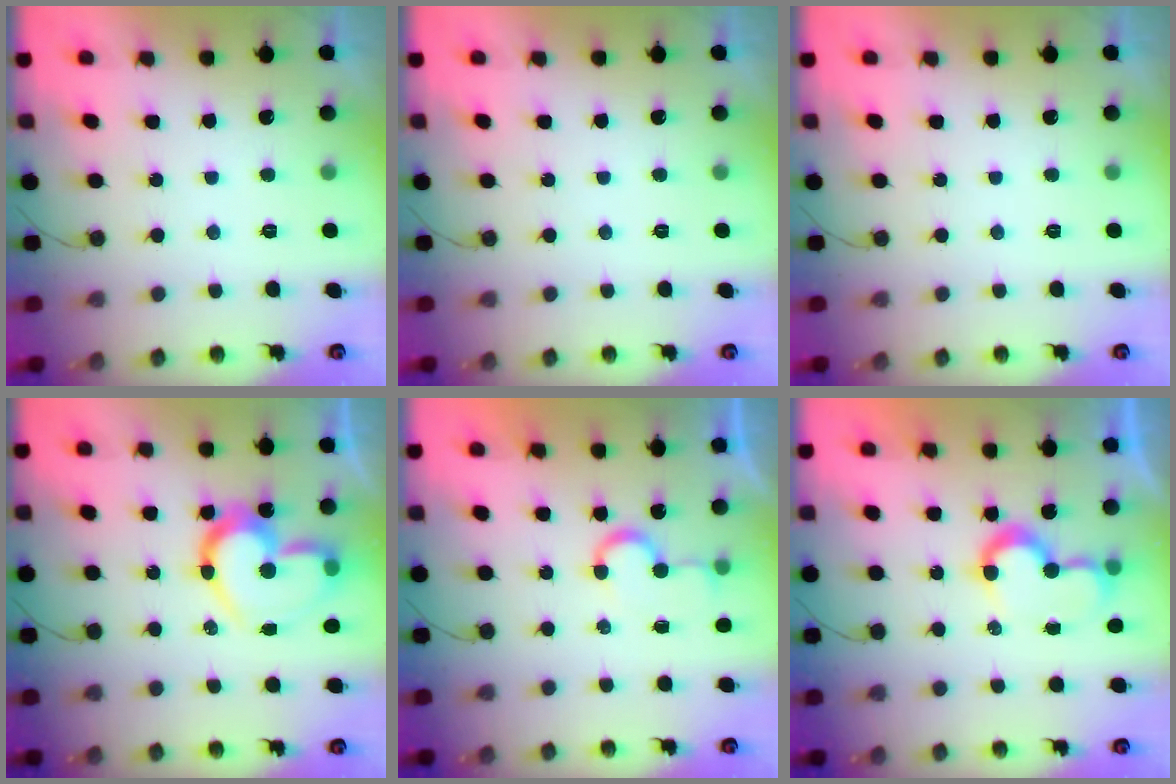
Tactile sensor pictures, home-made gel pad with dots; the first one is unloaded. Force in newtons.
{"total": 0.0}
{"total": 0.0}
{"total": 18.4, "press": 18.3, "slide": 1.4}
{"total": 5.6, "press": 5.1, "slide": 2.3}
{"total": 7.8, "press": 7.8, "slide": 0.1}